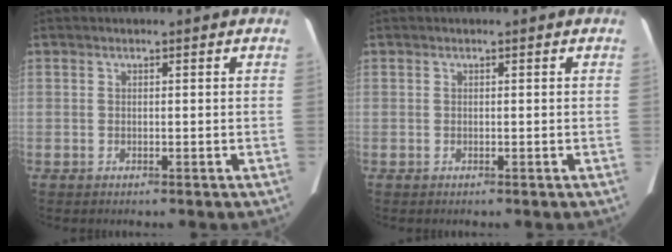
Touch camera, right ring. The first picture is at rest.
{"total": 0.0}